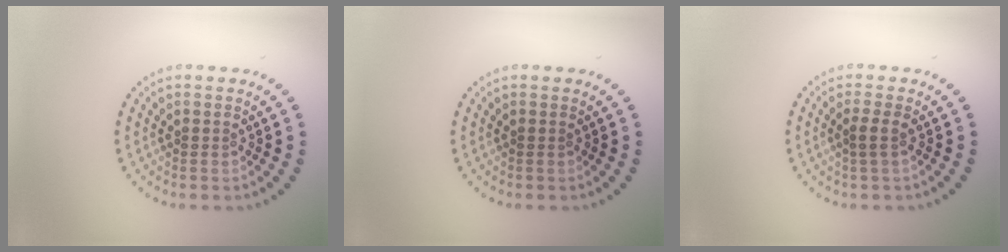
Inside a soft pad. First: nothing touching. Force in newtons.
{"total": 0.0}
{"total": 1.0, "press": 0.8, "slide": 0.6}